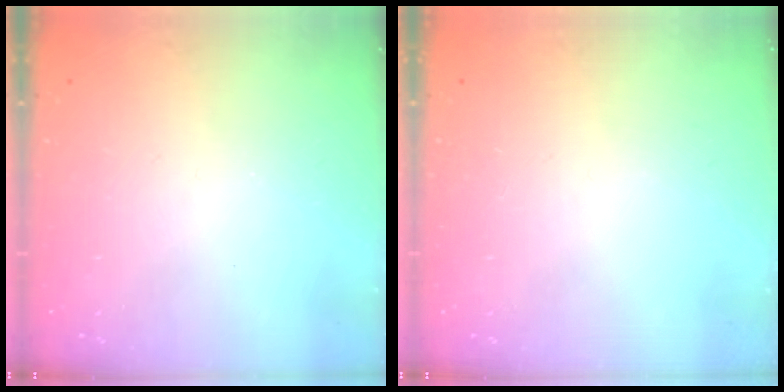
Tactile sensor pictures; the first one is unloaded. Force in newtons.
{"total": 0.0}